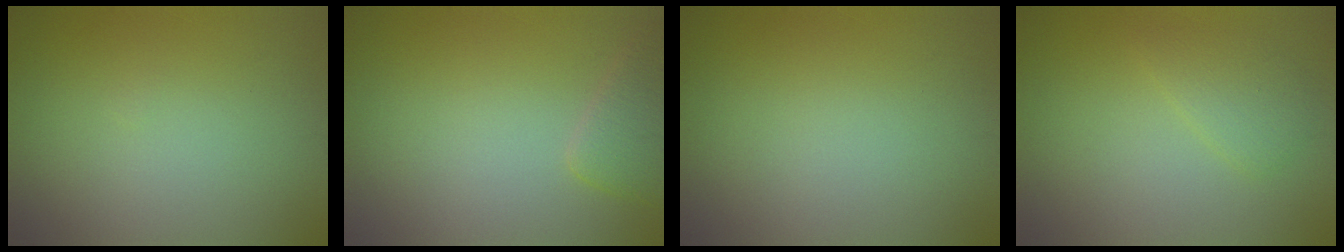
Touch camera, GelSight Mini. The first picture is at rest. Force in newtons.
{"total": 2.1, "press": 2.1, "slide": 0.2}
{"total": 0.0}
{"total": 1.8, "press": 1.8, "slide": 0.1}